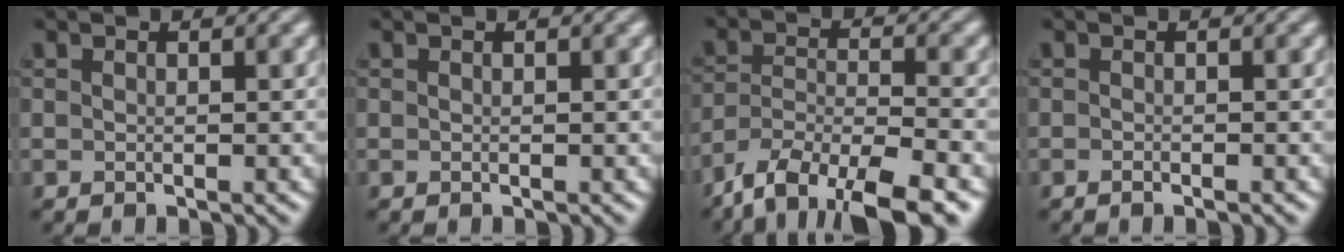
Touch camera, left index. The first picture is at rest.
{"total": 0.0}
{"total": 10.4, "force": [-7.7, 3.6, 5.9], "torque": [-0.097, -0.019, -0.132]}
{"total": 0.8, "force": [-0.5, 0.2, 0.6], "torque": [-0.007, -0.003, -0.009]}